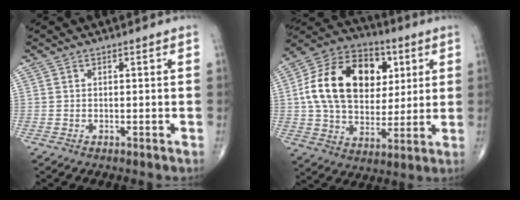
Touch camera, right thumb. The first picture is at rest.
{"total": 22.4, "force": [4.6, 15.7, 15.3], "torque": [-0.251, 0.008, 0.078]}